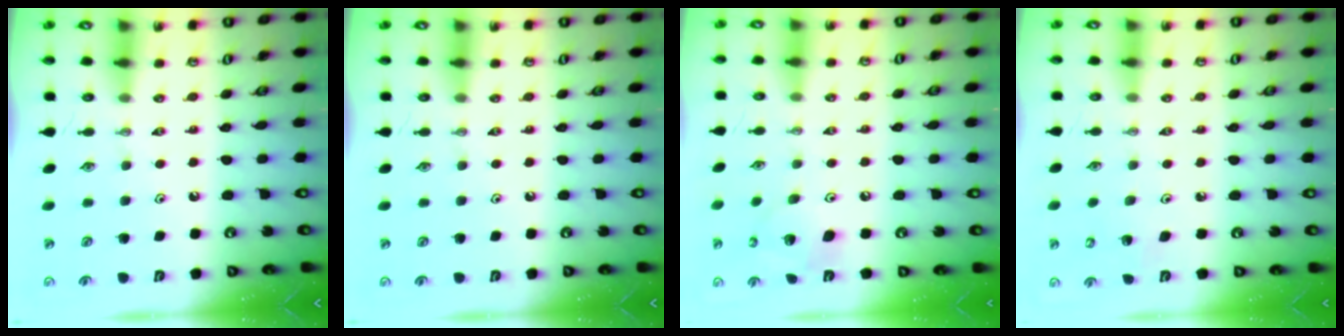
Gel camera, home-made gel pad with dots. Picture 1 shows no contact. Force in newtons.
{"total": 0.0}
{"total": 10.6, "press": 10.5, "slide": 1.0}
{"total": 3.4, "press": 3.4, "slide": 0.3}